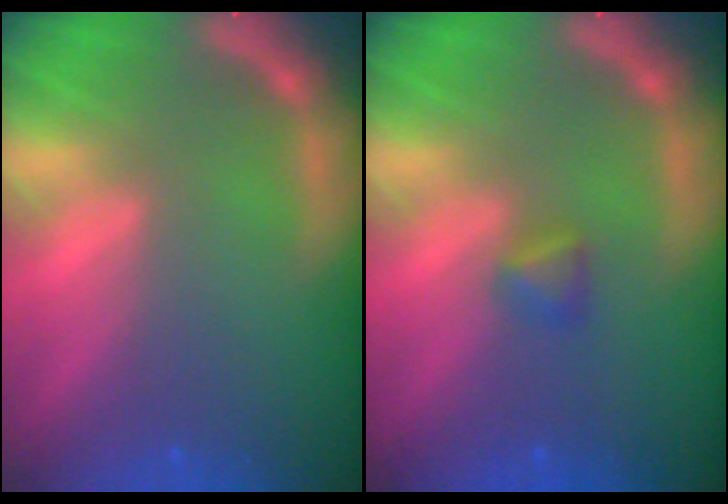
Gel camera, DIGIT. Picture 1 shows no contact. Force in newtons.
{"total": 1.4}